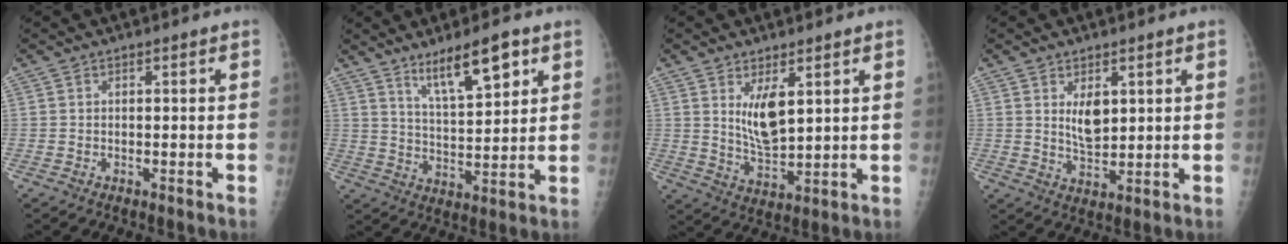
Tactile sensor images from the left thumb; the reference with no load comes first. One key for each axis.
{"total": 10.5, "fx": 6.4, "fy": 2.7, "fz": 7.8, "tx": -0.121, "ty": -0.036, "tz": 0.116}
{"total": 7.6, "fx": 3.0, "fy": 3.1, "fz": 6.2, "tx": -0.099, "ty": -0.032, "tz": 0.065}
{"total": 5.4, "fx": 1.9, "fy": 2.9, "fz": 4.1, "tx": -0.056, "ty": -0.021, "tz": 0.040}